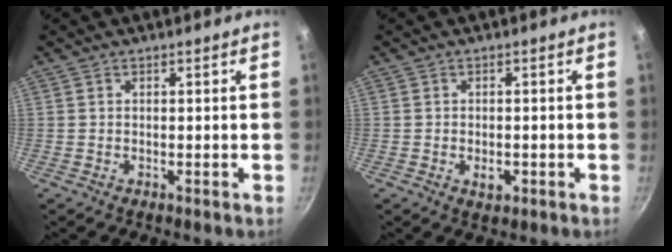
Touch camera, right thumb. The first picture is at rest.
{"total": 2.5, "force": [-0.8, 1.6, 1.7], "torque": [-0.021, 0.004, -0.009]}